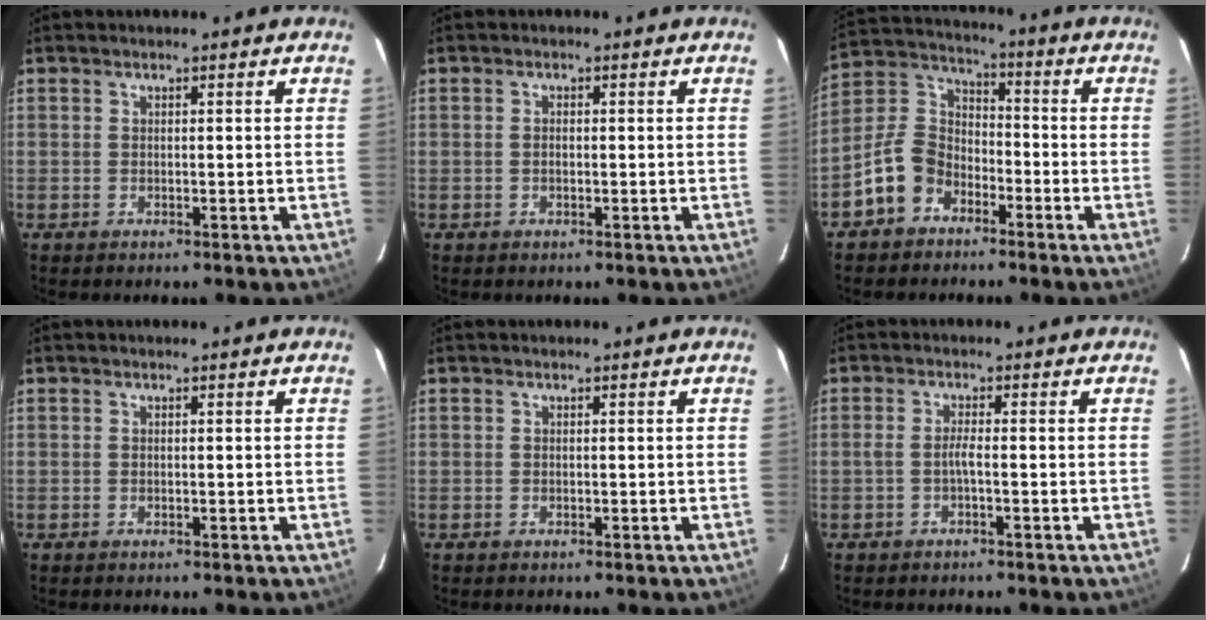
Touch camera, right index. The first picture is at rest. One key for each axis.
{"total": 1.2, "fx": -0.1, "fy": 0.7, "fz": 1.1, "tx": -0.020, "ty": 0.003, "tz": -0.003}
{"total": 9.7, "fx": -5.6, "fy": 6.9, "fz": 3.8, "tx": -0.087, "ty": 0.035, "tz": -0.107}
{"total": 0.0}
{"total": 0.0}
{"total": 1.7, "fx": -0.7, "fy": -0.2, "fz": 1.5, "tx": -0.032, "ty": 0.002, "tz": -0.015}